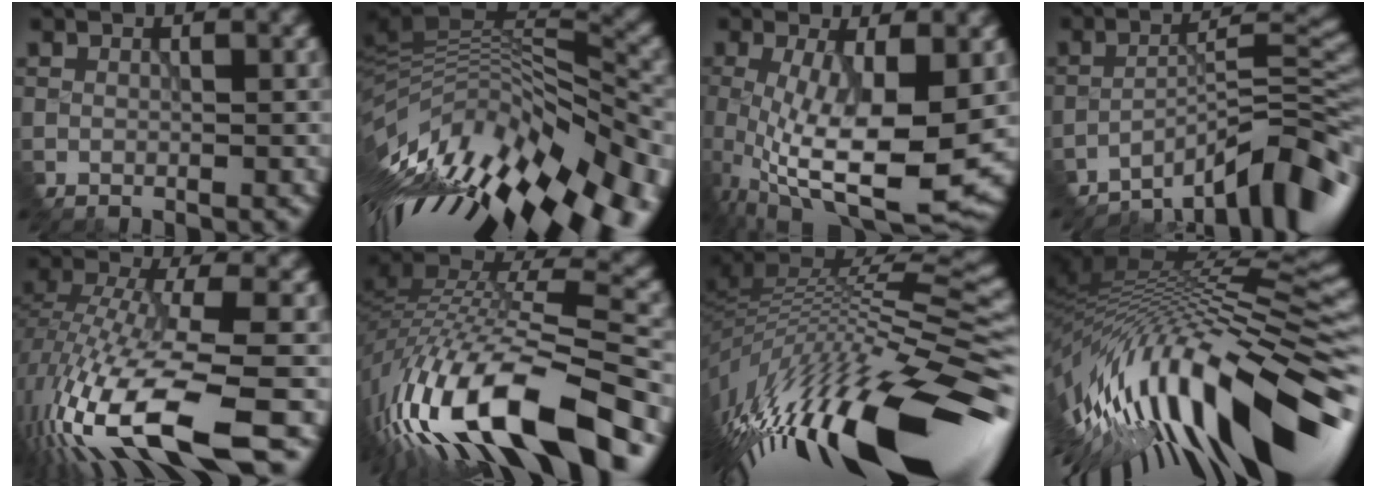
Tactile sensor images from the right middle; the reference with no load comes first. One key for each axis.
{"total": 13.6, "fx": -5.1, "fy": 4.8, "fz": 11.7, "tx": -0.220, "ty": 0.003, "tz": -0.087}
{"total": 9.8, "fx": 0.0, "fy": 3.2, "fz": 9.2, "tx": -0.200, "ty": -0.029, "tz": 0.007}
{"total": 8.9, "fx": -7.2, "fy": 1.3, "fz": 5.1, "tx": -0.079, "ty": 0.022, "tz": -0.122}
{"total": 12.9, "fx": -5.5, "fy": 4.2, "fz": 10.9, "tx": -0.259, "ty": -0.016, "tz": -0.100}
{"total": 14.7, "fx": -7.0, "fy": 4.7, "fz": 12.1, "tx": -0.249, "ty": -0.002, "tz": -0.123}
{"total": 15.3, "fx": -4.5, "fy": 4.4, "fz": 14.0, "tx": -0.261, "ty": -0.009, "tz": -0.071}
{"total": 15.7, "fx": -3.4, "fy": 4.6, "fz": 14.6, "tx": -0.257, "ty": 0.008, "tz": -0.062}